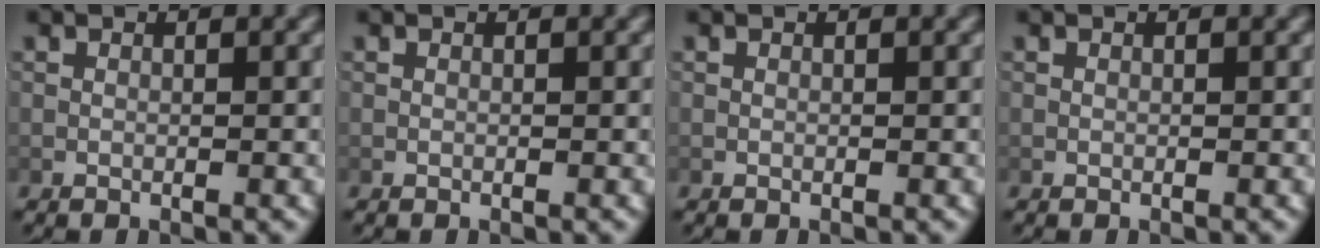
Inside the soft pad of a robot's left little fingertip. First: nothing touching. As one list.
[{"total": 0.0}, {"total": 0.0}, {"total": 0.0}]